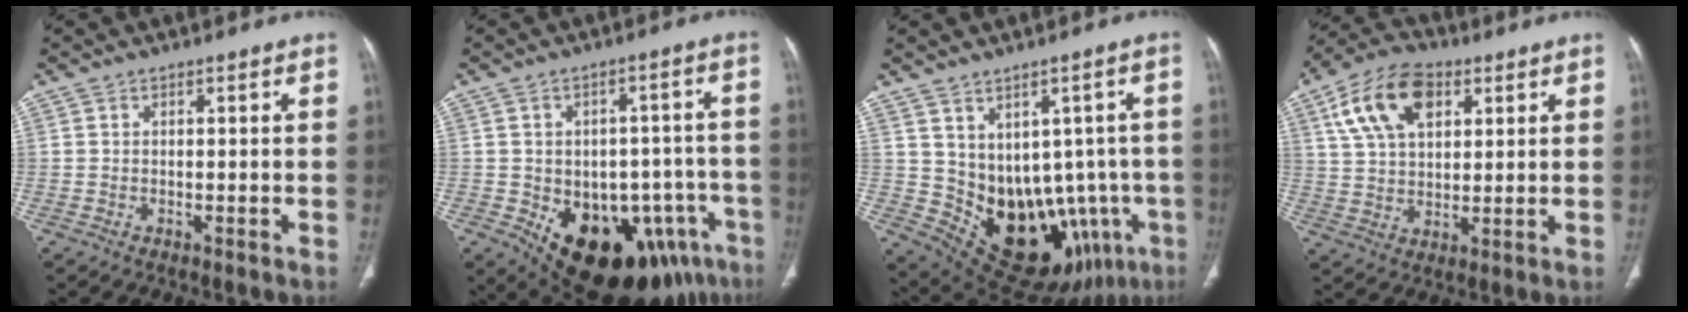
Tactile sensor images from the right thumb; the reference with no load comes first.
{"total": 22.1, "force": [-10.0, 12.8, 15.0], "torque": [-0.152, 0.037, -0.118]}
{"total": 16.6, "force": [-3.1, 11.3, 11.8], "torque": [-0.131, 0.004, -0.005]}
{"total": 14.2, "force": [5.8, 8.5, 9.7], "torque": [-0.163, -0.001, 0.106]}